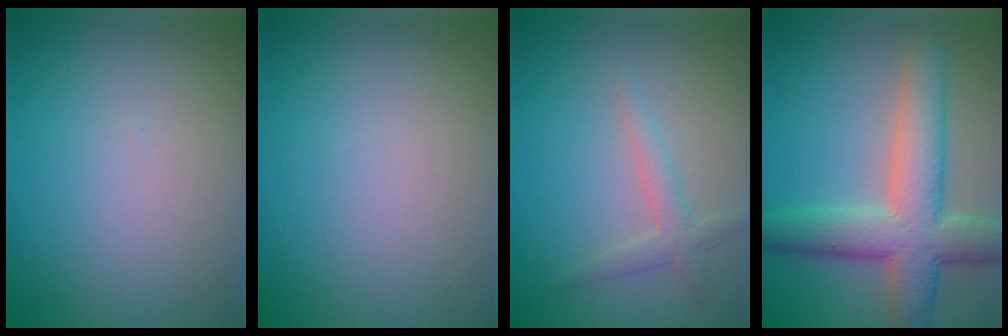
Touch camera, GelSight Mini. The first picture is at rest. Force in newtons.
{"total": 0.0}
{"total": 1.9, "press": 1.9, "slide": 0.1}
{"total": 8.0, "press": 8.0, "slide": 0.5}